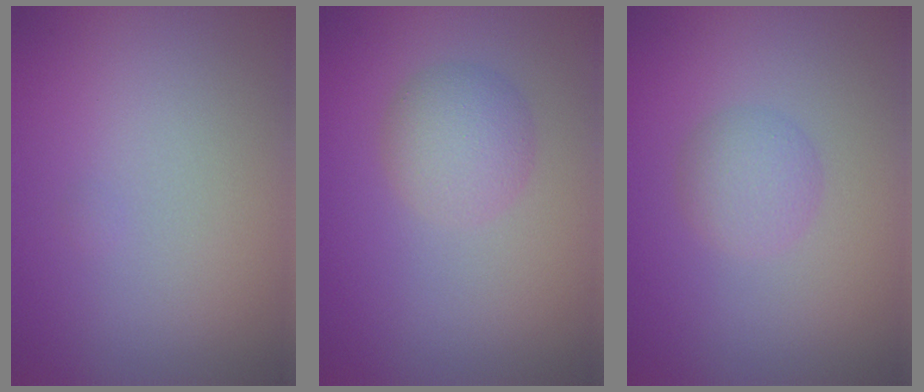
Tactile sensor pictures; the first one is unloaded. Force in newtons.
{"total": 3.0, "press": 3.0, "slide": 0.1}
{"total": 2.2, "press": 2.2, "slide": 0.1}